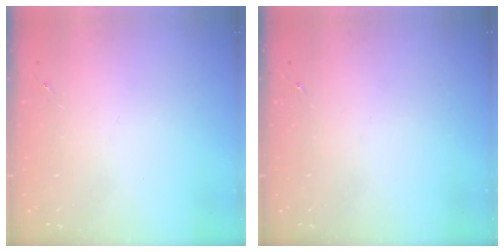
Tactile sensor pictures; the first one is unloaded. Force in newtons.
{"total": 0.0}